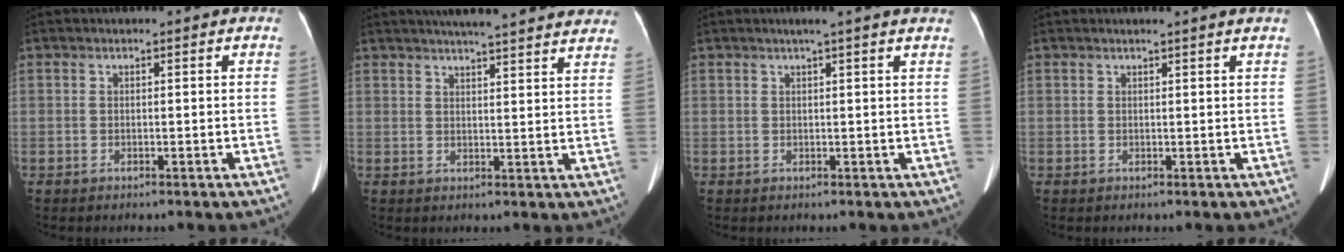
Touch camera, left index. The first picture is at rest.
{"total": 21.5, "force": [19.3, 2.2, 9.1], "torque": [-0.128, 0.004, 0.231]}
{"total": 4.1, "force": [3.2, -0.7, 2.4], "torque": [-0.032, 0.015, 0.036]}
{"total": 1.8, "force": [1.4, -0.6, 0.8], "torque": [-0.021, -0.001, 0.024]}